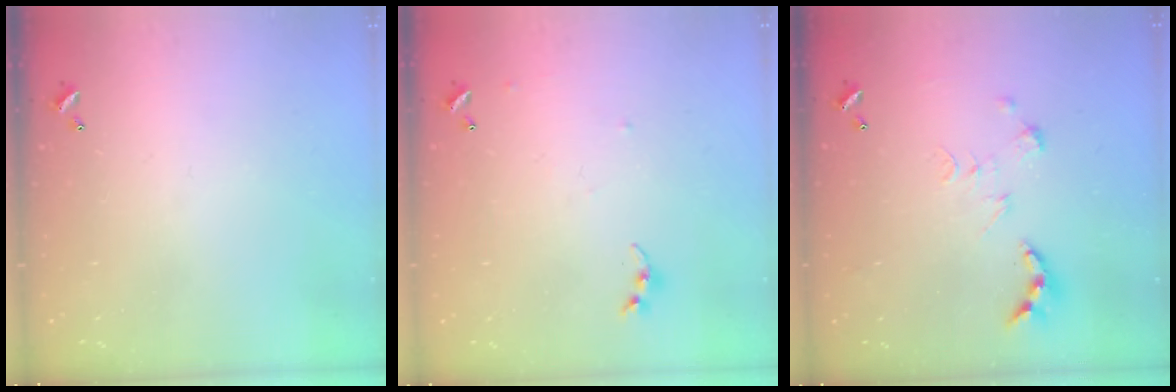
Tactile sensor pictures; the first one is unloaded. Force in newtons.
{"total": 5.1, "press": 5.0, "slide": 0.5}
{"total": 0.0}